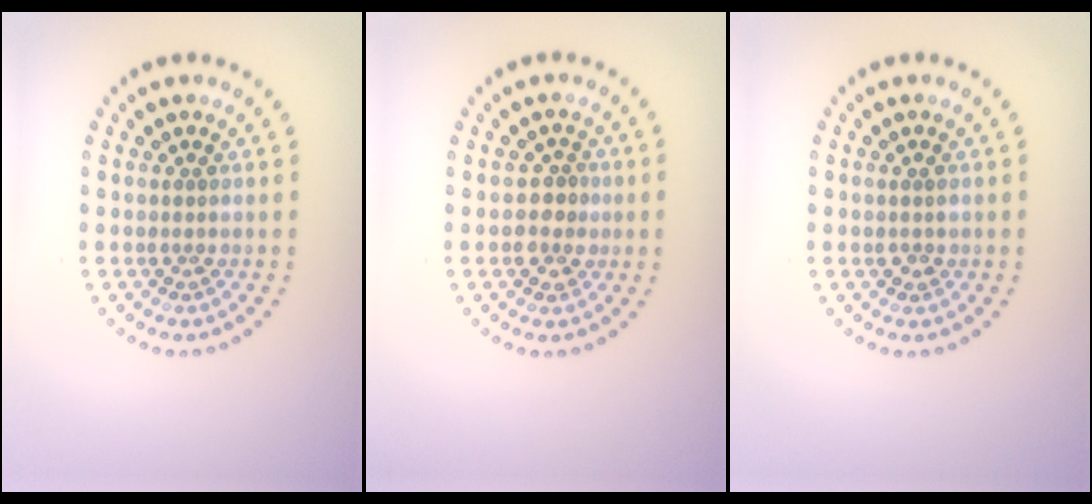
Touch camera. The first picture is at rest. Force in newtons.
{"total": 2.1, "press": 2.0, "slide": 0.7}
{"total": 0.8, "press": 0.7, "slide": 0.2}